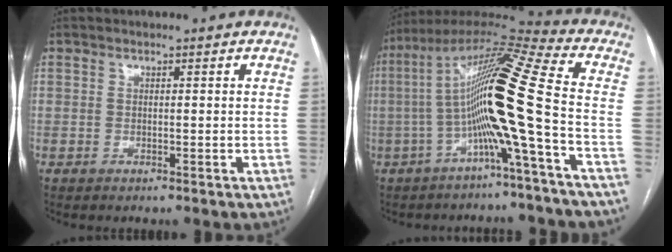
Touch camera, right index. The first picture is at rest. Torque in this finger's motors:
{"motor_torque": [2.14, 0.00, 0.89, 0.21]}